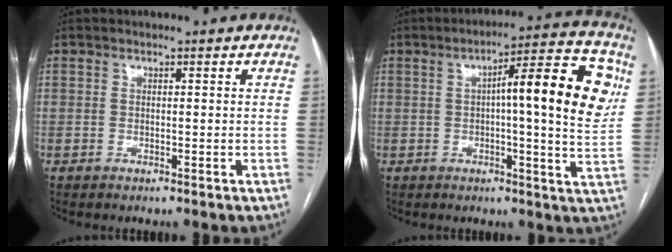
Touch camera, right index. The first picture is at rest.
{"total": 14.6, "force": [3.0, 2.0, 14.1], "torque": [-0.189, 0.028, 0.034]}